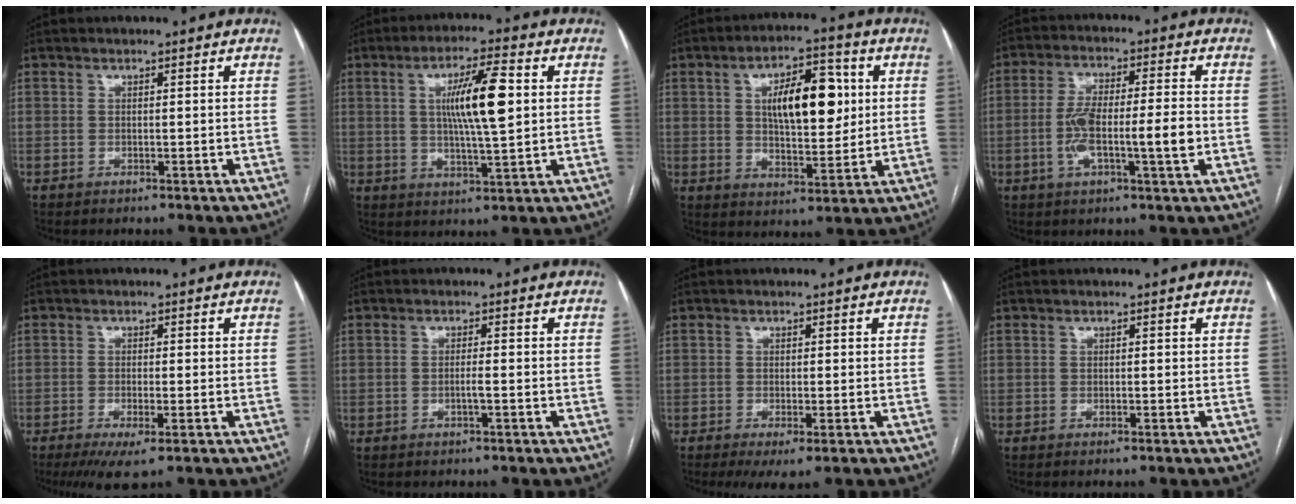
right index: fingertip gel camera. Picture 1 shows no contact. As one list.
[{"total": 10.4, "force": [1.9, 0.9, 10.2], "torque": [-0.179, 0.002, 0.032]}, {"total": 12.4, "force": [2.7, 4.9, 11.1], "torque": [-0.177, 0.016, 0.046]}, {"total": 10.3, "force": [-1.9, 1.5, 10.0], "torque": [-0.185, 0.012, -0.034]}, {"total": 4.6, "force": [-2.5, 0.6, 3.8], "torque": [-0.068, -0.013, -0.040]}, {"total": 1.5, "force": [-0.5, 0.0, 1.4], "torque": [-0.027, -0.001, -0.008]}, {"total": 3.3, "force": [-1.6, 0.6, 2.8], "torque": [-0.043, -0.010, -0.022]}, {"total": 0.0}]